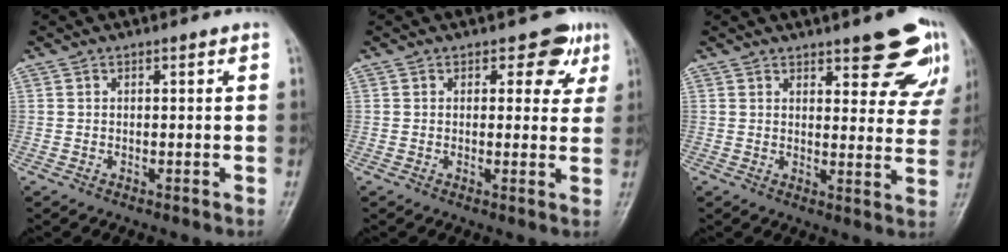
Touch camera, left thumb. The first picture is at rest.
{"total": 5.1, "force": [2.5, 3.4, 2.8], "torque": [0.004, -0.006, 0.023]}
{"total": 12.4, "force": [7.3, 4.4, 9.1], "torque": [-0.067, -0.037, 0.090]}